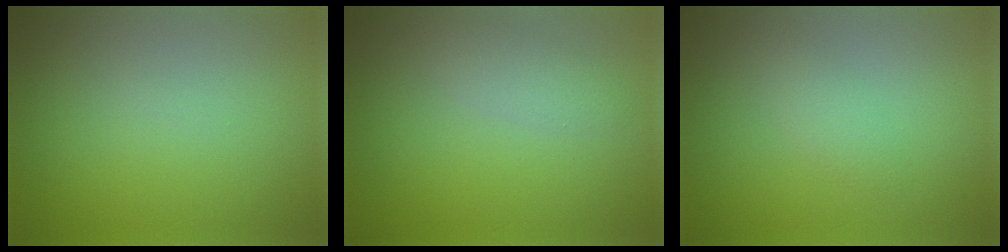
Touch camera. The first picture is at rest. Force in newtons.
{"total": 1.6, "press": 1.6, "slide": 0.1}
{"total": 1.4, "press": 1.4, "slide": 0.1}